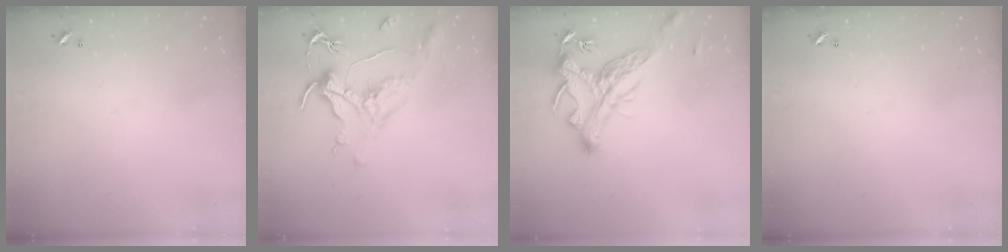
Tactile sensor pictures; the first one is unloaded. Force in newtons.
{"total": 1.3, "press": 1.1, "slide": 0.7}
{"total": 4.1, "press": 3.9, "slide": 1.2}
{"total": 0.0}